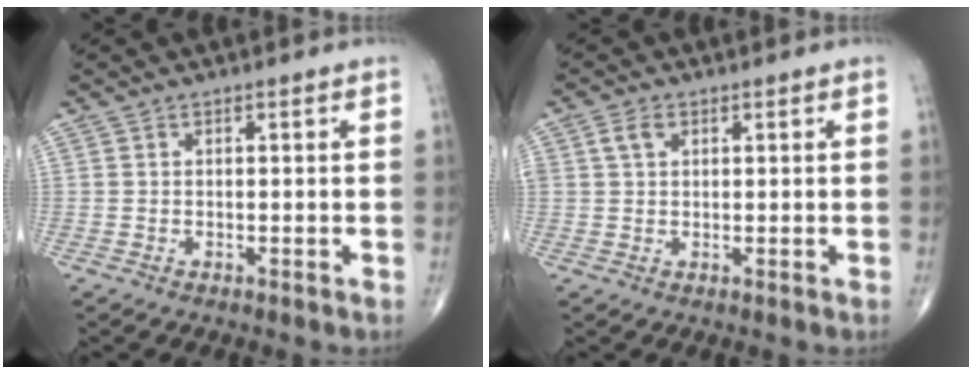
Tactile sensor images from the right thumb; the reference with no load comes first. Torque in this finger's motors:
{"motor_torque": [0.62, 0.77, 0.33, 0.19, 0.02]}